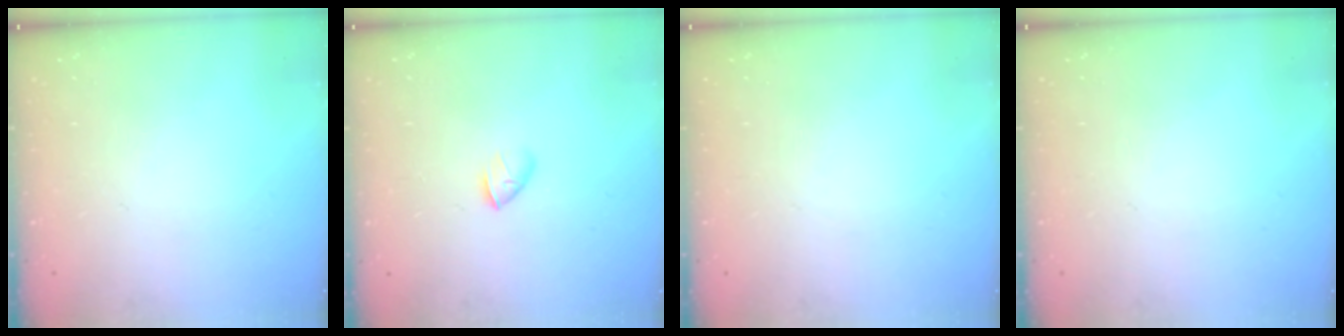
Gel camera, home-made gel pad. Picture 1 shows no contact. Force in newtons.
{"total": 2.6, "press": 2.5, "slide": 0.8}
{"total": 0.0}
{"total": 0.0}